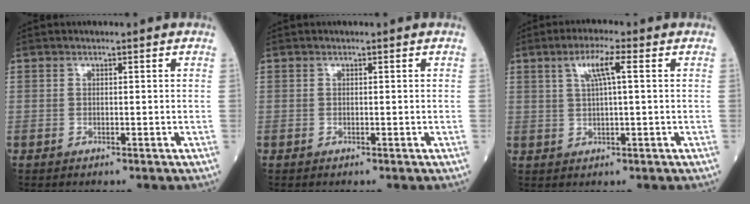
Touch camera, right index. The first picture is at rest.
{"total": 0.0}
{"total": 4.8, "force": [1.7, 0.2, 4.5], "torque": [-0.088, 0.008, 0.033]}